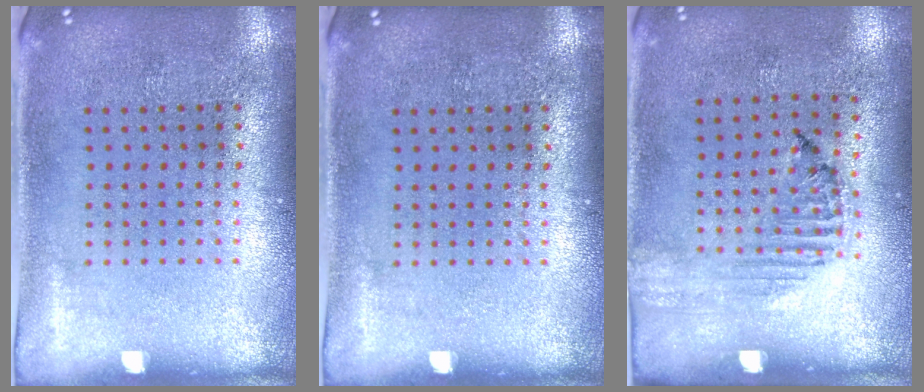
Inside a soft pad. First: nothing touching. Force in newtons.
{"total": 0.0}
{"total": 1.2, "press": 1.2, "slide": 0.2}